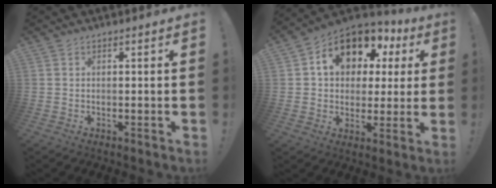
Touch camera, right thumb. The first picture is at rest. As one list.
[{"total": 13.5, "force": [6.3, 9.3, 7.5], "torque": [-0.118, -0.035, 0.114]}]